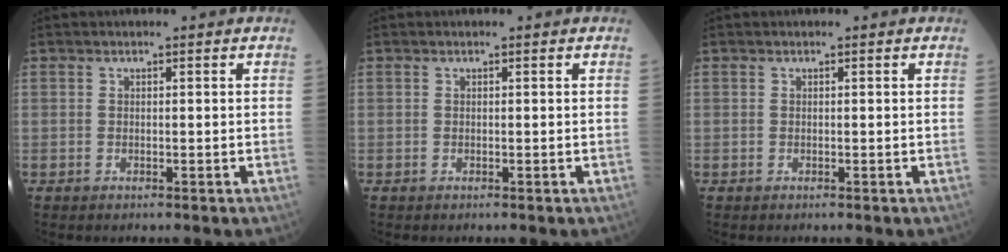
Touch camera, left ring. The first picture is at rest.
{"total": 0.0}
{"total": 0.0}